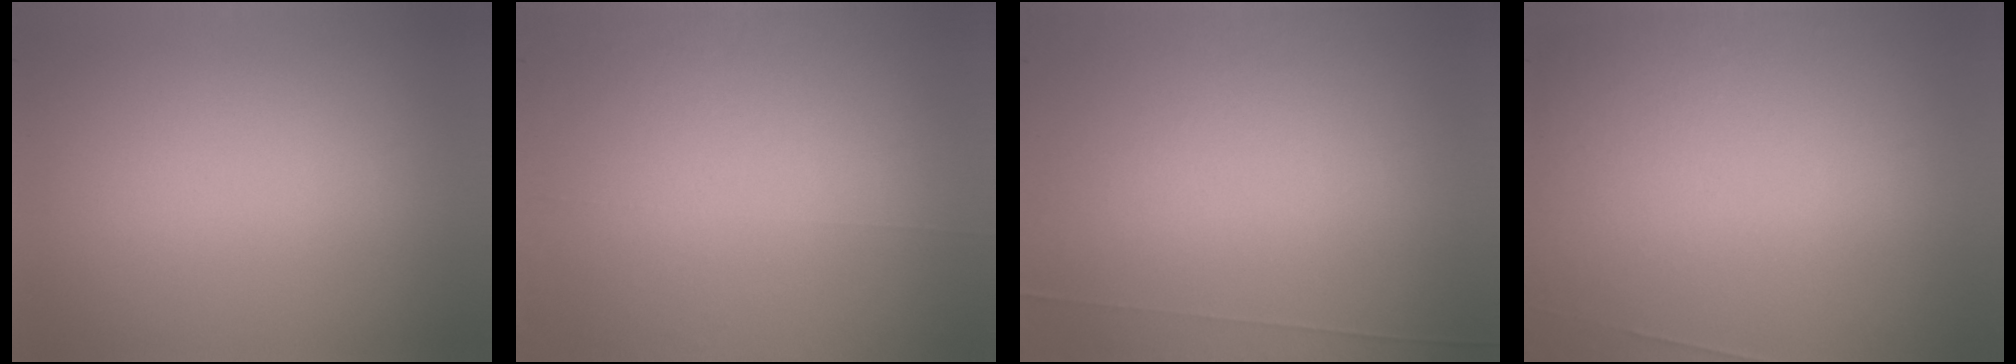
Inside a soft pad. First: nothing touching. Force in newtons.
{"total": 6.8}
{"total": 7.1}
{"total": 1.7}